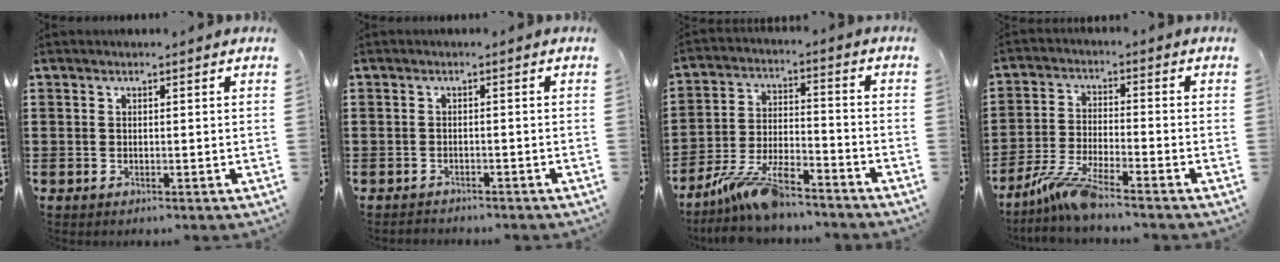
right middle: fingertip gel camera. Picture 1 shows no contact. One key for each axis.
{"total": 1.1, "fx": -1.1, "fy": 0.1, "fz": 0.0, "tx": -0.005, "ty": 0.000, "tz": -0.024}
{"total": 9.7, "fx": -8.2, "fy": 1.8, "fz": 4.9, "tx": -0.106, "ty": 0.007, "tz": -0.158}
{"total": 6.8, "fx": -5.5, "fy": 0.0, "fz": 4.0, "tx": -0.096, "ty": -0.020, "tz": -0.107}